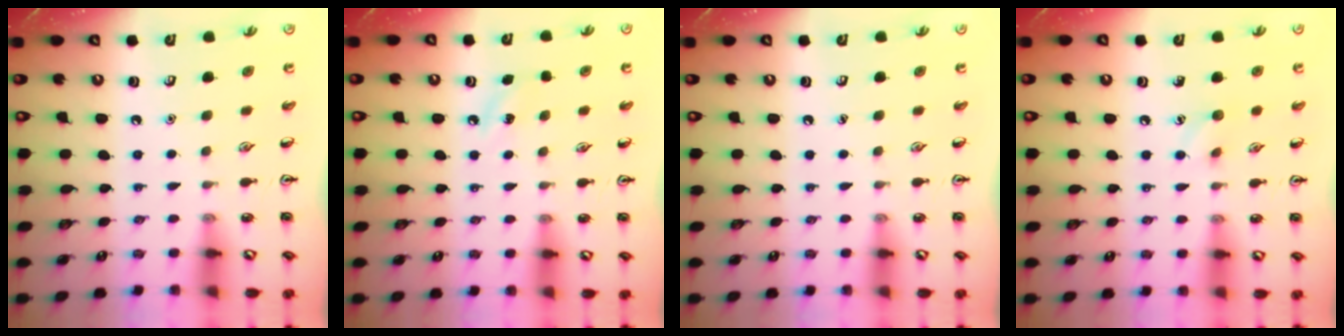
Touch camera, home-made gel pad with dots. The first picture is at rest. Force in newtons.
{"total": 4.2, "press": 3.9, "slide": 1.5}
{"total": 0.0}
{"total": 5.6, "press": 5.4, "slide": 1.6}